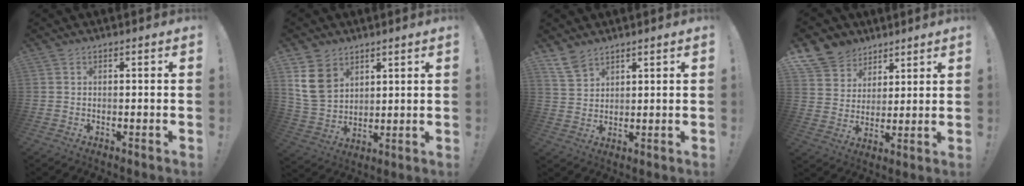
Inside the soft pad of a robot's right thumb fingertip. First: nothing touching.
{"total": 11.8, "force": [6.3, 8.8, 4.8], "torque": [-0.082, -0.029, 0.129]}
{"total": 5.9, "force": [4.7, 2.9, 2.2], "torque": [-0.034, -0.026, 0.089]}
{"total": 9.8, "force": [6.4, 7.4, 1.4], "torque": [-0.028, -0.050, 0.130]}